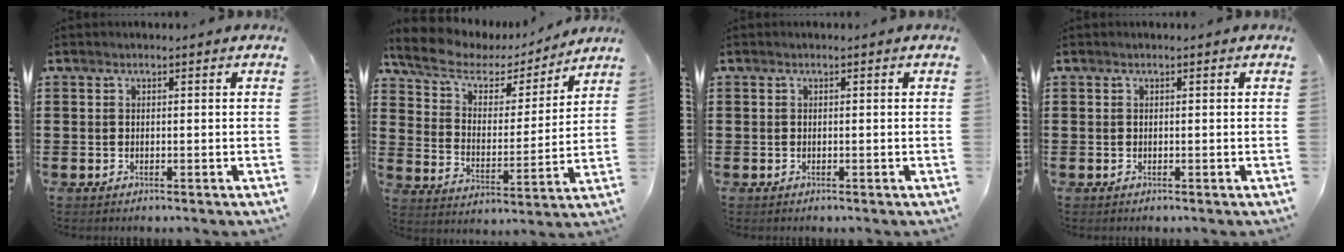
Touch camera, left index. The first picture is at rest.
{"total": 6.4, "force": [4.9, 2.8, 3.0], "torque": [-0.085, -0.025, 0.083]}
{"total": 0.0}
{"total": 0.0}